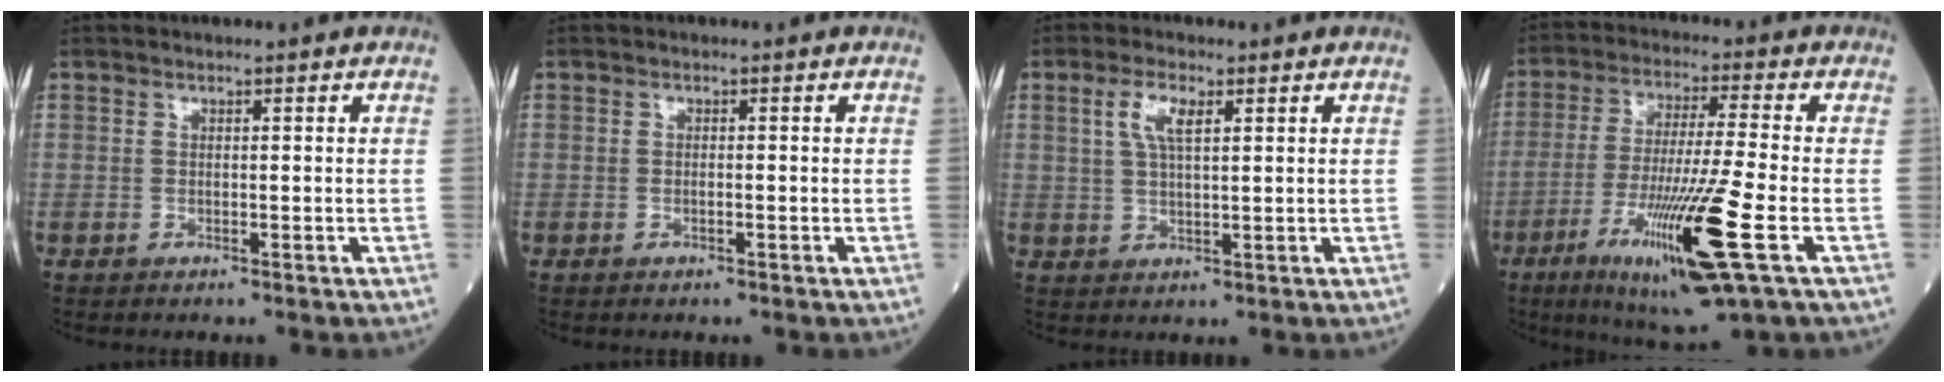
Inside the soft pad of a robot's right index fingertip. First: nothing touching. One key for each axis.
{"total": 0.7, "fx": -0.2, "fy": 0.1, "fz": 0.7, "tx": -0.015, "ty": 0.000, "tz": -0.003}
{"total": 4.4, "fx": 1.8, "fy": 1.2, "fz": 3.9, "tx": -0.085, "ty": 0.007, "tz": 0.038}
{"total": 15.9, "fx": -6.0, "fy": -0.3, "fz": 14.8, "tx": -0.290, "ty": -0.038, "tz": -0.106}